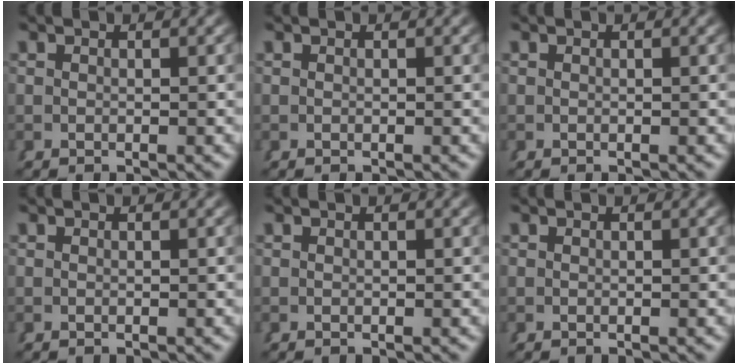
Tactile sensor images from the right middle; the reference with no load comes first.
{"total": 0.0}
{"total": 0.0}
{"total": 0.0}
{"total": 0.0}
{"total": 0.0}